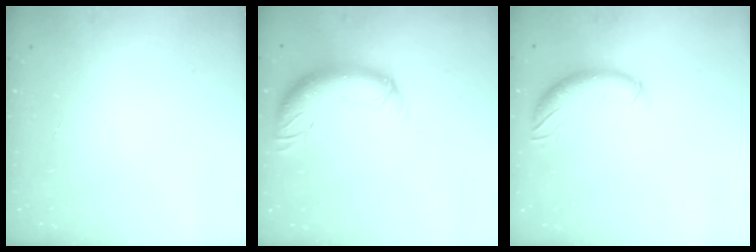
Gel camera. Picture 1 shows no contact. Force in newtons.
{"total": 13.1, "press": 12.8, "slide": 2.9}
{"total": 10.2, "press": 10.0, "slide": 2.1}